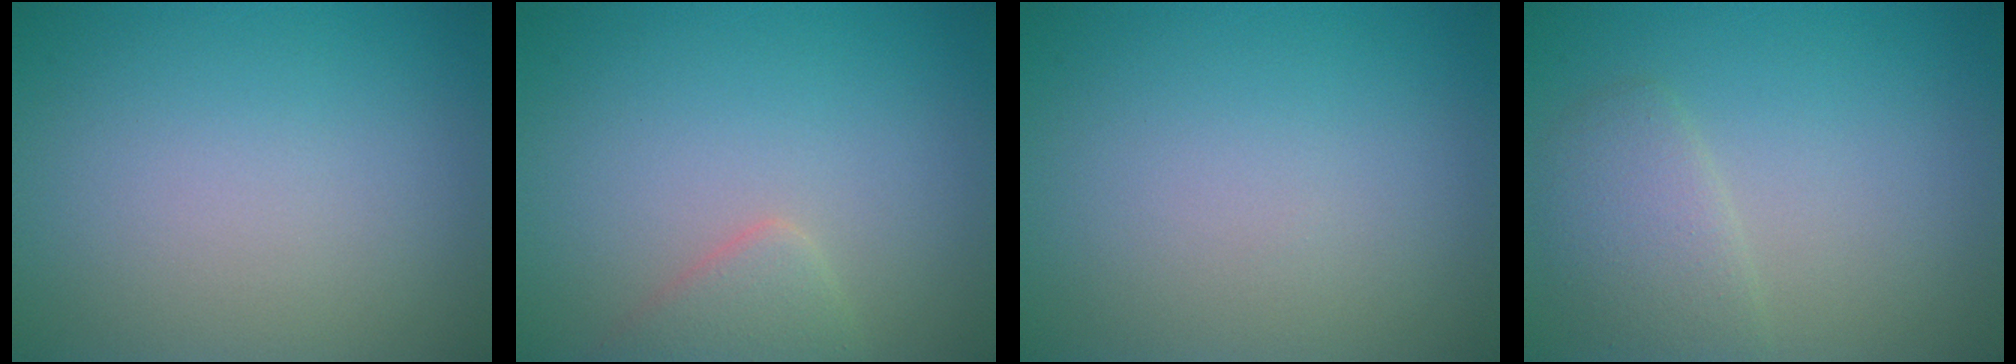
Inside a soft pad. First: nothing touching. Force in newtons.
{"total": 2.1, "press": 2.1, "slide": 0.2}
{"total": 0.0}
{"total": 2.6, "press": 2.6, "slide": 0.2}